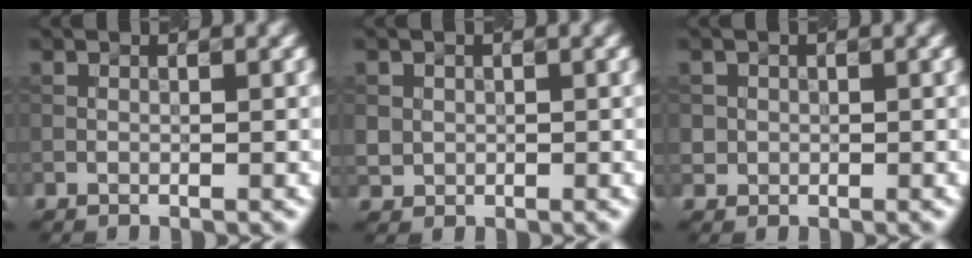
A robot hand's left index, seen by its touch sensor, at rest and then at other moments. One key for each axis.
{"total": 1.4, "fx": 0.1, "fy": 1.4, "fz": 0.1, "tx": 0.005, "ty": -0.005, "tz": 0.007}
{"total": 1.1, "fx": 0.0, "fy": 1.1, "fz": -0.1, "tx": 0.016, "ty": -0.003, "tz": 0.003}